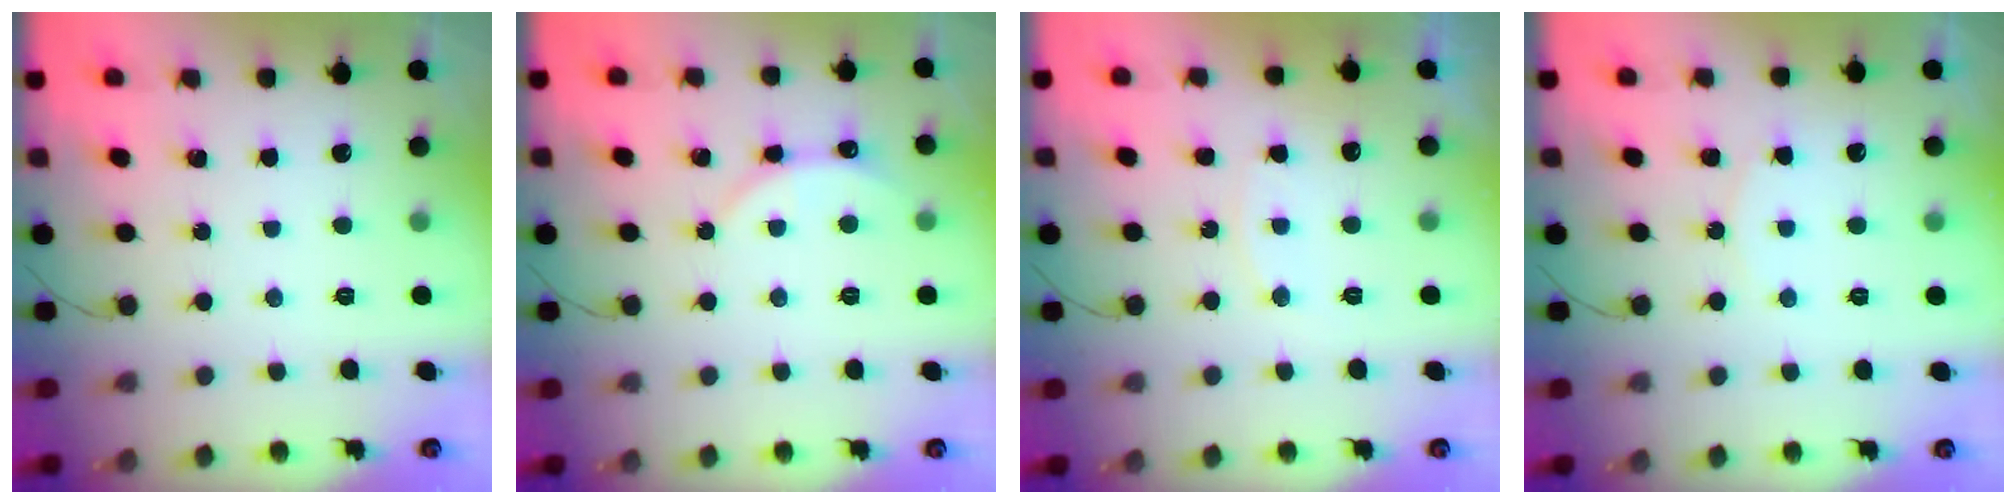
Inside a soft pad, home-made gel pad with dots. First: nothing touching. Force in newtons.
{"total": 2.9, "press": 2.9, "slide": 0.3}
{"total": 5.1, "press": 5.1, "slide": 0.5}
{"total": 3.5, "press": 3.4, "slide": 0.5}